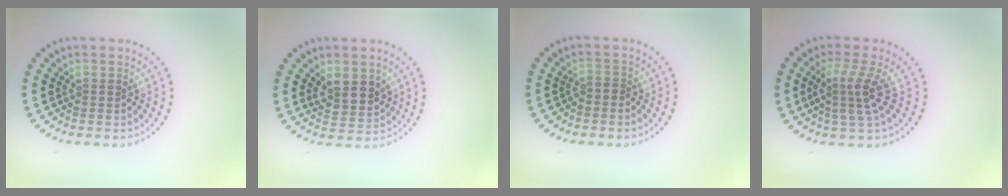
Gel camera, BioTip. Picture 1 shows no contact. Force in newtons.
{"total": 2.8, "press": 2.6, "slide": 1.1}
{"total": 0.6, "press": 0.4, "slide": 0.4}
{"total": 3.1, "press": 2.3, "slide": 2.1}